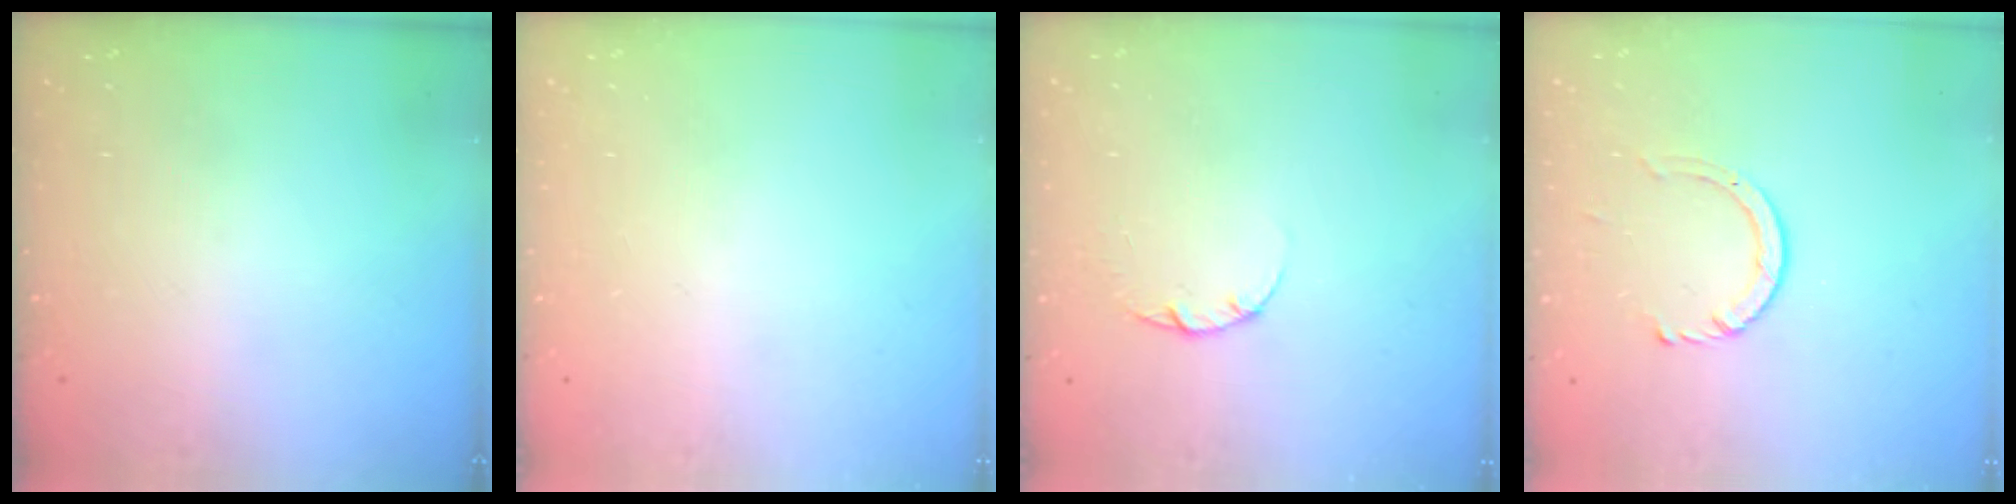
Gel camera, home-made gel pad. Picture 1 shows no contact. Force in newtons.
{"total": 0.0}
{"total": 2.2, "press": 2.2, "slide": 0.3}
{"total": 3.3, "press": 3.3, "slide": 0.4}